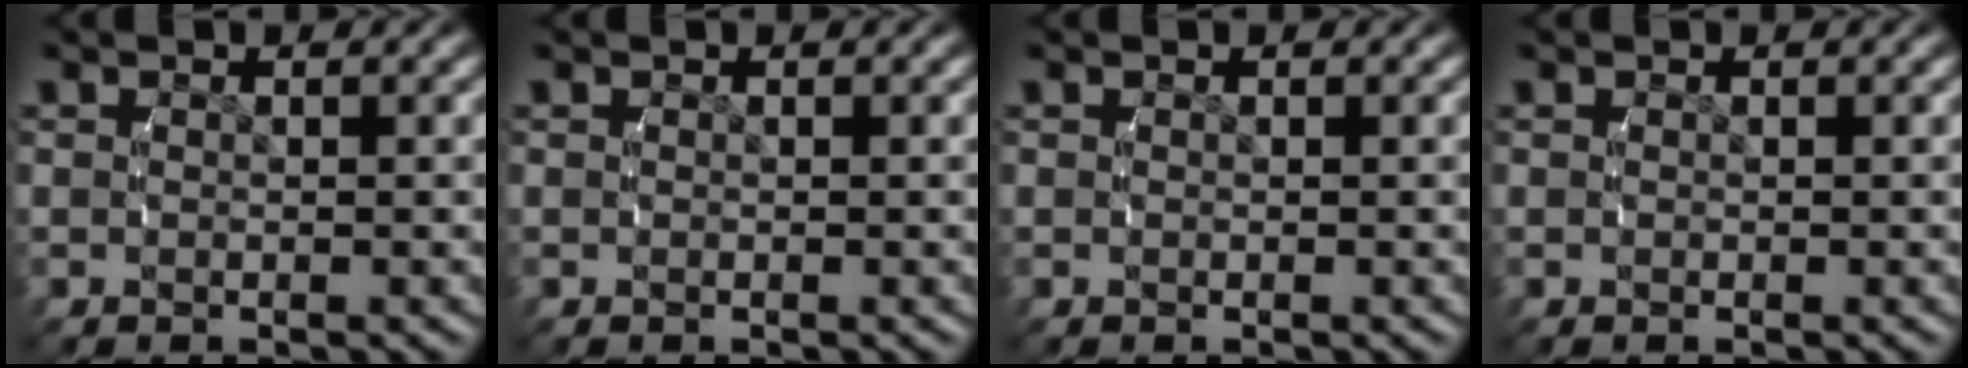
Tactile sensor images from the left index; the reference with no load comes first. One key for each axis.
{"total": 0.0}
{"total": 0.0}
{"total": 0.0}